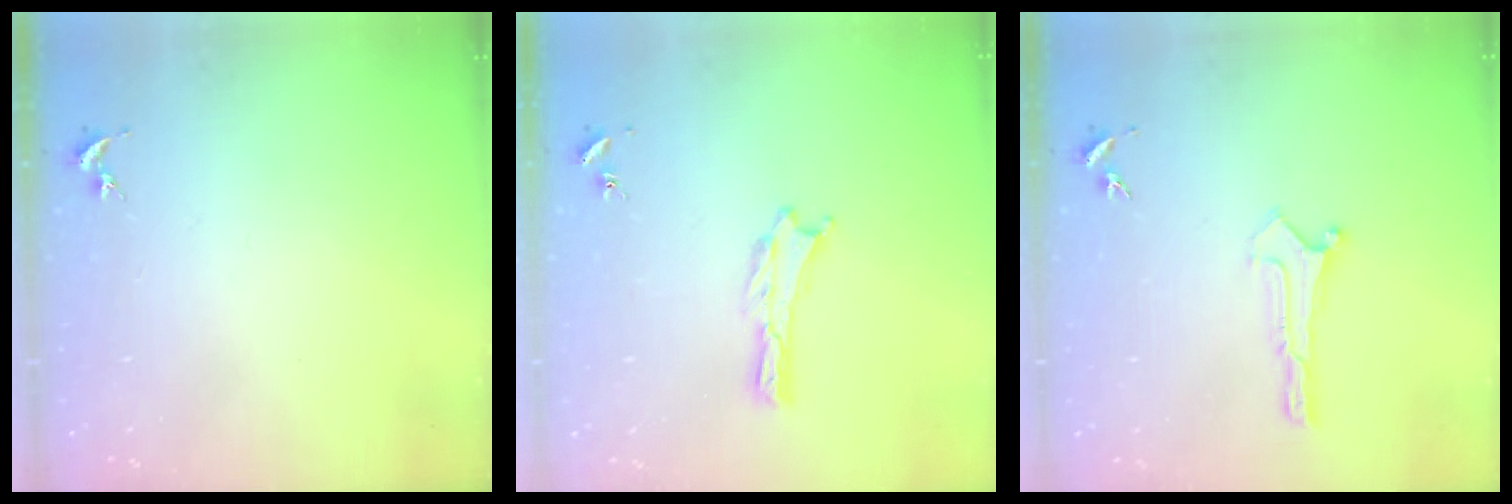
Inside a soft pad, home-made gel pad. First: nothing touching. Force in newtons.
{"total": 0.0}
{"total": 0.0}